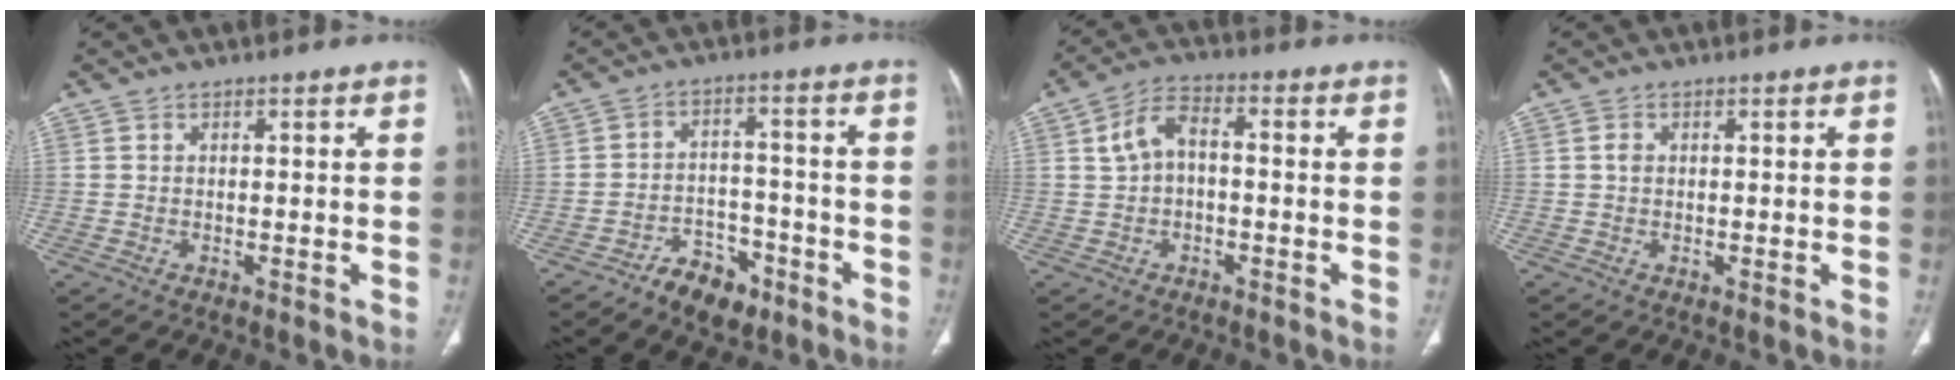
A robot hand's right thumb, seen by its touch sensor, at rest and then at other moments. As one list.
[{"total": 8.1, "force": [-5.4, 4.8, 3.7], "torque": [-0.033, 0.043, -0.086]}, {"total": 6.5, "force": [0.3, 4.0, 5.1], "torque": [-0.093, 0.023, -0.005]}, {"total": 1.6, "force": [0.2, 1.2, 1.1], "torque": [-0.018, 0.002, 0.002]}]